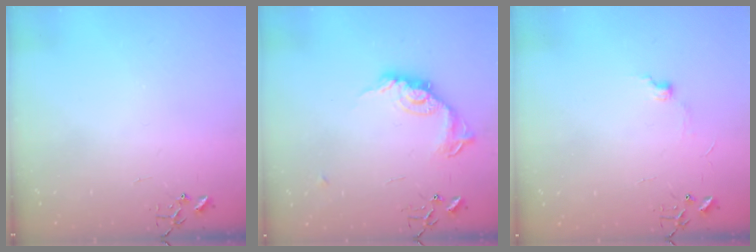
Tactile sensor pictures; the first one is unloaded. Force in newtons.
{"total": 14.2, "press": 14.2, "slide": 0.6}
{"total": 5.3, "press": 5.2, "slide": 0.7}